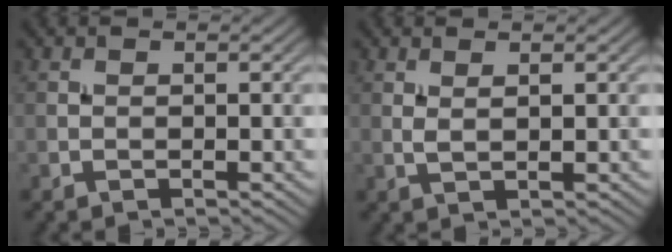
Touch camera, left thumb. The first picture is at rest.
{"total": 1.5, "force": [0.9, 0.2, 1.2], "torque": [-0.028, -0.001, 0.019]}